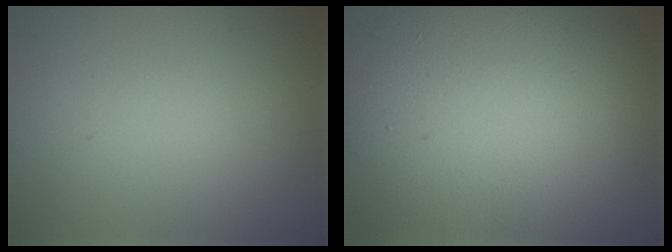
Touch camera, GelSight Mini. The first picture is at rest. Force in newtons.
{"total": 16.5, "press": 16.5, "slide": 1.4}